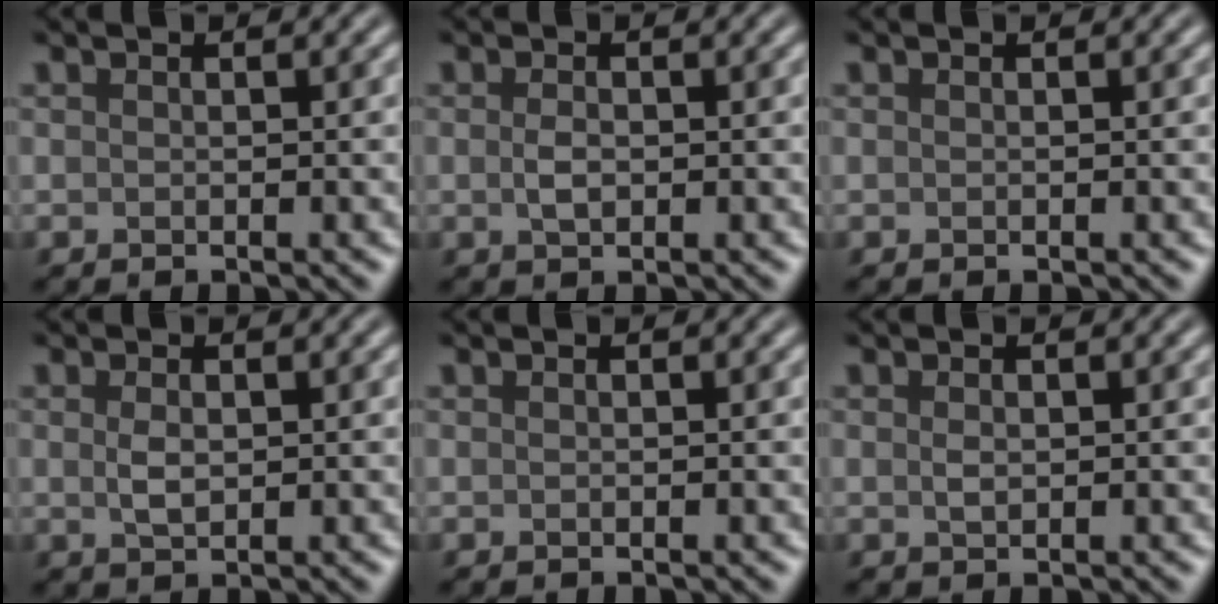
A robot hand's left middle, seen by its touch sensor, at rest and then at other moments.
{"total": 1.4, "force": [0.0, 0.8, 1.1], "torque": [-0.025, -0.002, 0.000]}
{"total": 0.0}
{"total": 1.7, "force": [0.2, 1.0, 1.4], "torque": [-0.032, -0.002, 0.006]}
{"total": 0.0}
{"total": 0.9, "force": [0.1, 0.5, 0.7], "torque": [-0.015, -0.001, 0.003]}